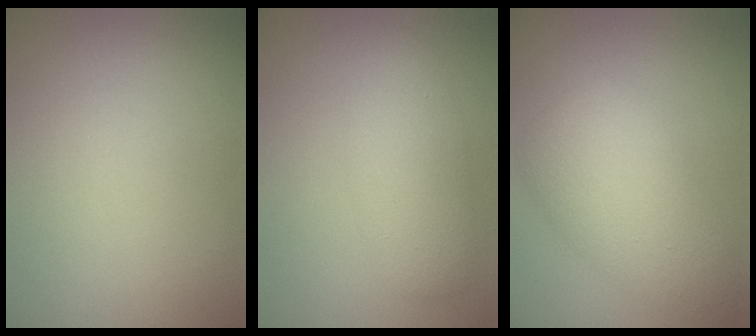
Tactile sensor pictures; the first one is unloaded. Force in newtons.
{"total": 4.0, "press": 4.0, "slide": 0.0}
{"total": 6.5, "press": 6.5, "slide": 0.1}